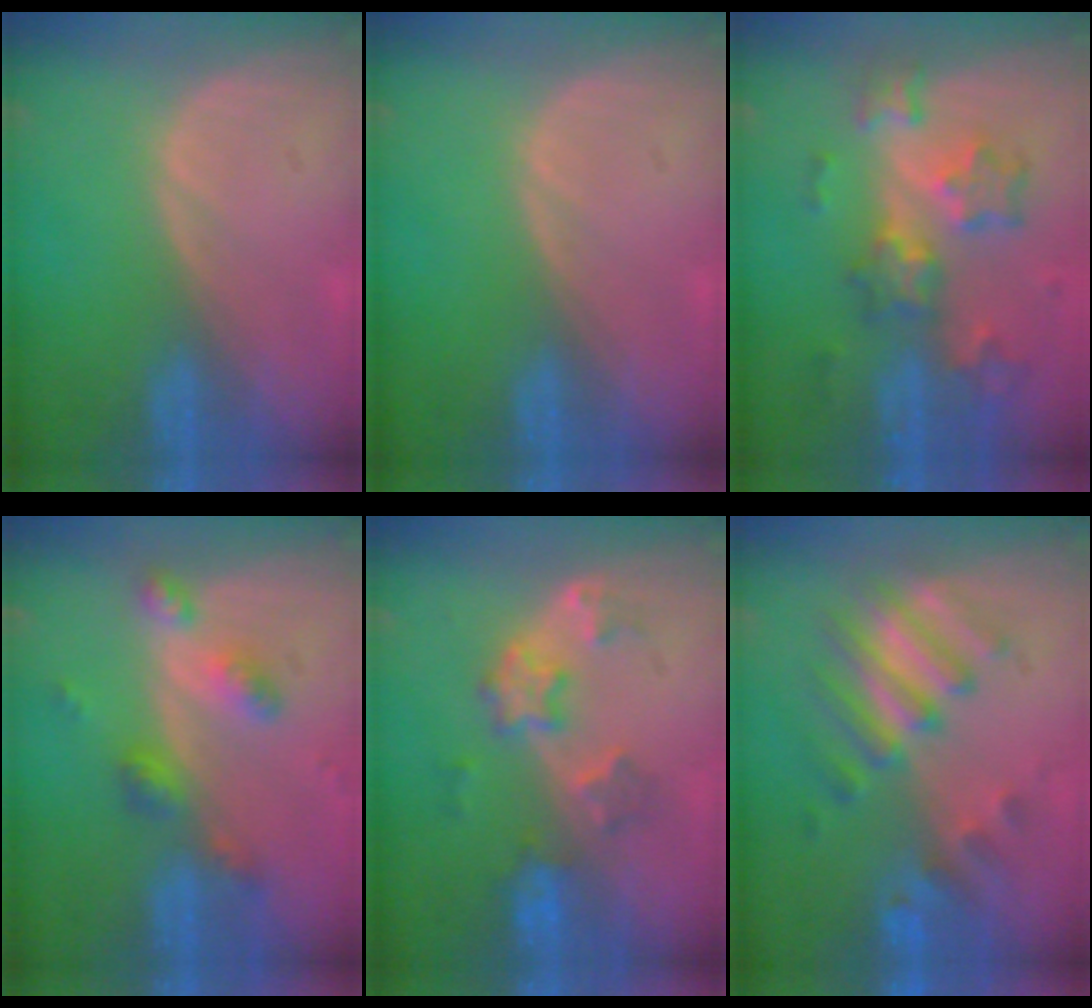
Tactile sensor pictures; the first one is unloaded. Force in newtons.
{"total": 0.0}
{"total": 8.7, "press": 7.7, "slide": 4.1}
{"total": 6.0, "press": 5.2, "slide": 2.9}
{"total": 5.9, "press": 5.7, "slide": 1.8}
{"total": 7.9, "press": 7.6, "slide": 1.9}